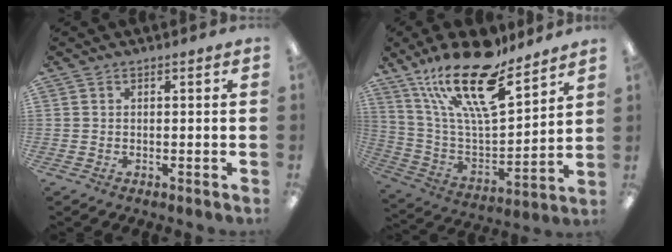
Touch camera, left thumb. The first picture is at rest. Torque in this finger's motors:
{"motor_torque": [0.56, 0.58, 1.53, -1.24, 0.37]}